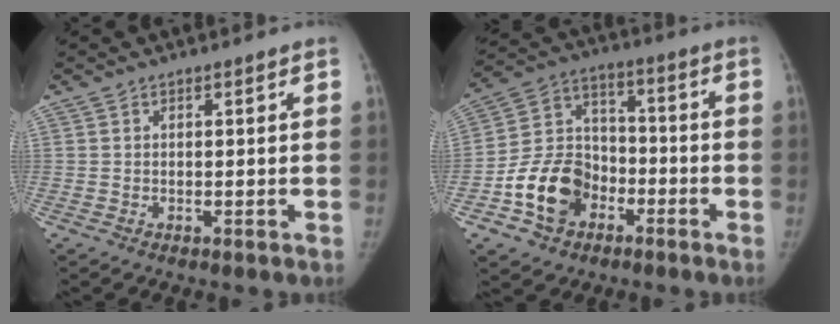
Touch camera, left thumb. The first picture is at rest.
{"total": 13.7, "force": [-5.7, 10.3, 6.8], "torque": [-0.094, 0.048, -0.106]}